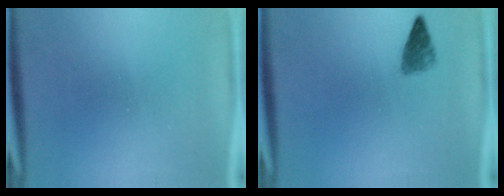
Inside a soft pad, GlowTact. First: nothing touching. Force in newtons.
{"total": 2.2}